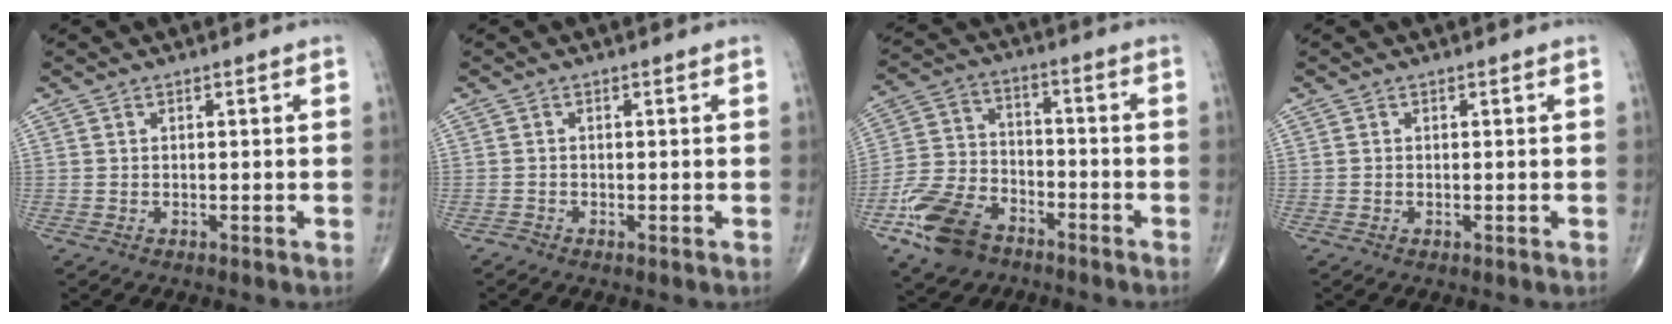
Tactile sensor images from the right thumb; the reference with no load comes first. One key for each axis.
{"total": 0.6, "fx": -0.5, "fy": 0.2, "fz": 0.2, "tx": -0.003, "ty": -0.001, "tz": -0.013}
{"total": 13.4, "fx": -7.8, "fy": 8.4, "fz": 7.0, "tx": -0.125, "ty": 0.039, "tz": -0.151}
{"total": 0.0}